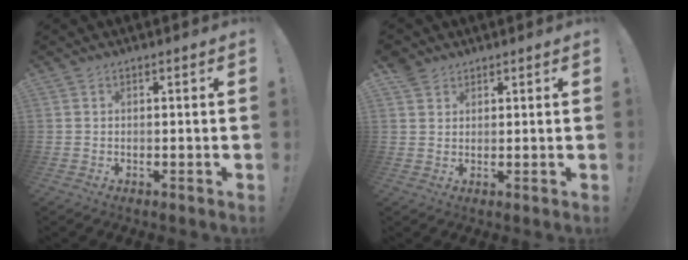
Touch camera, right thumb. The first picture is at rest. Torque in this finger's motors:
{"motor_torque": [0.74, 0.82, 0.17, 0.07, -0.01]}